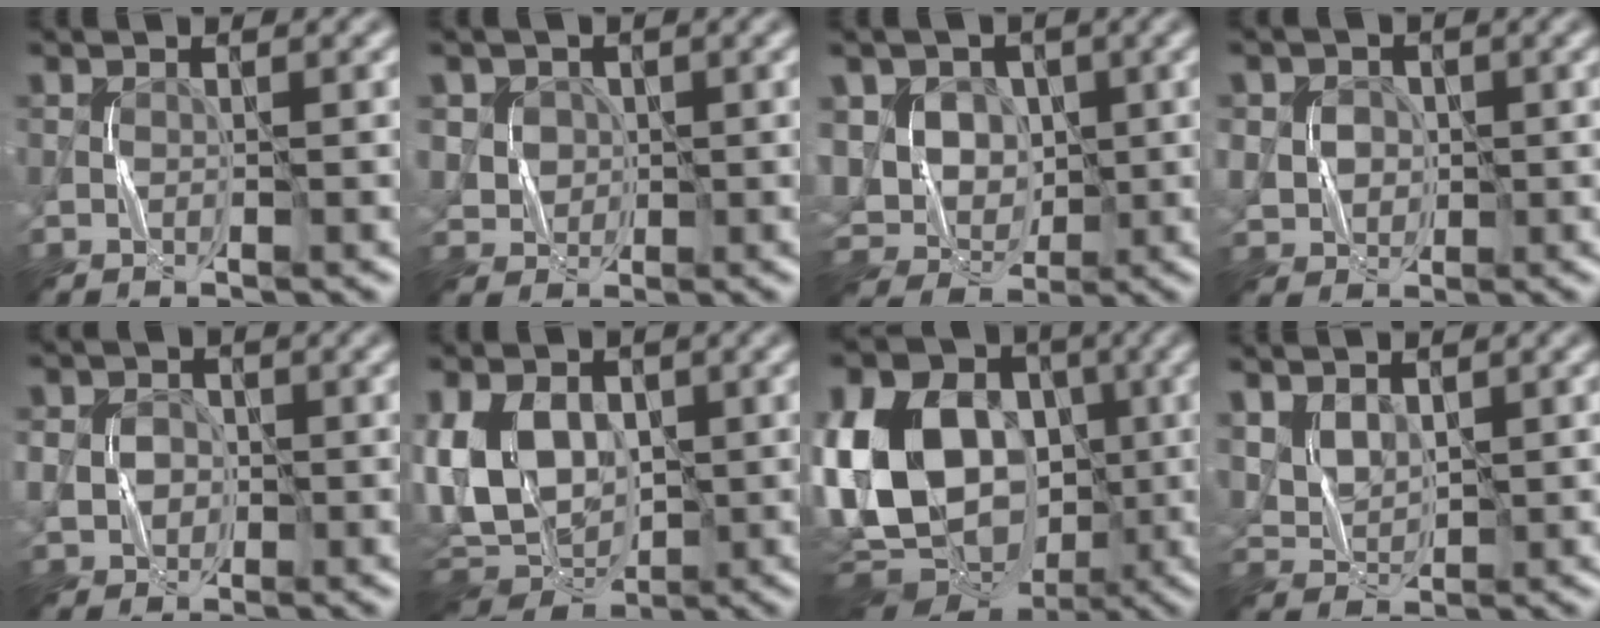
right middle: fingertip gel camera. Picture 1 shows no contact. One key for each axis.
{"total": 3.5, "fx": 1.1, "fy": 3.2, "fz": 0.9, "tx": -0.010, "ty": 0.015, "tz": 0.016}
{"total": 9.4, "fx": 1.2, "fy": 8.3, "fz": 4.1, "tx": -0.077, "ty": 0.023, "tz": -0.004}
{"total": 4.0, "fx": 0.5, "fy": 3.7, "fz": 1.6, "tx": -0.029, "ty": 0.011, "tz": -0.002}
{"total": 3.5, "fx": -0.1, "fy": 3.2, "fz": 1.5, "tx": -0.016, "ty": 0.001, "tz": -0.008}
{"total": 10.7, "fx": 0.6, "fy": 7.5, "fz": 7.6, "tx": -0.165, "ty": -0.008, "tz": 0.005}
{"total": 19.4, "fx": -0.7, "fy": 14.8, "fz": 12.5, "tx": -0.256, "ty": 0.015, "tz": -0.034}
{"total": 2.3, "fx": 1.4, "fy": 1.4, "fz": 1.0, "tx": -0.022, "ty": -0.005, "tz": 0.036}